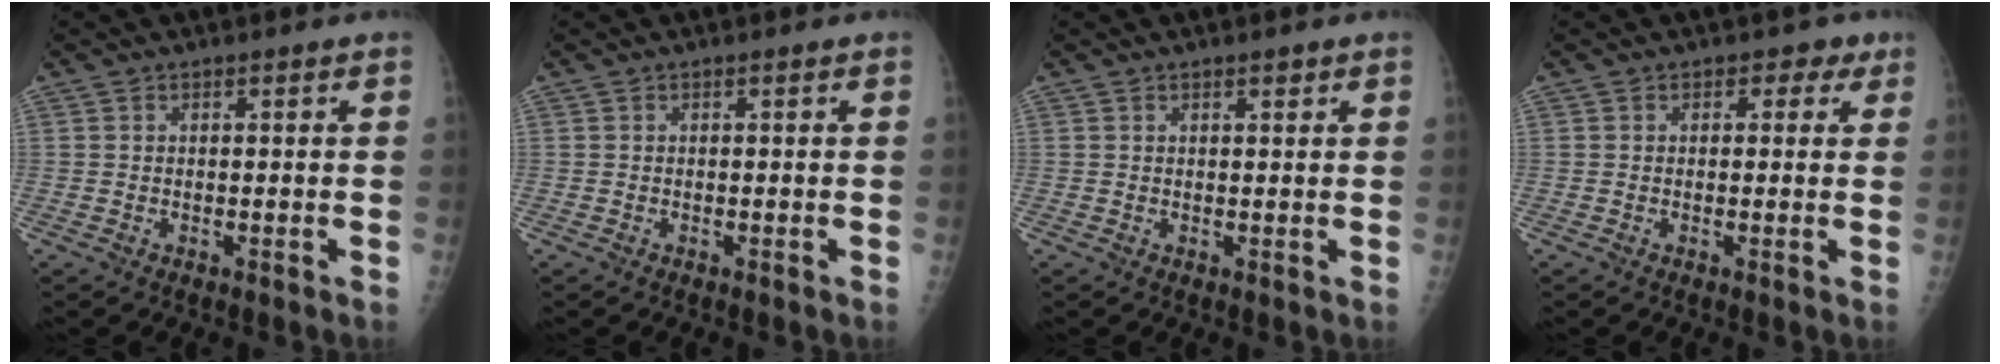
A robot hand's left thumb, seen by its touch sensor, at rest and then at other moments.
{"total": 0.0}
{"total": 1.2, "force": [0.8, 0.4, 0.8], "torque": [-0.006, -0.004, 0.012]}
{"total": 2.7, "force": [1.3, 2.1, 1.2], "torque": [0.014, -0.002, 0.010]}